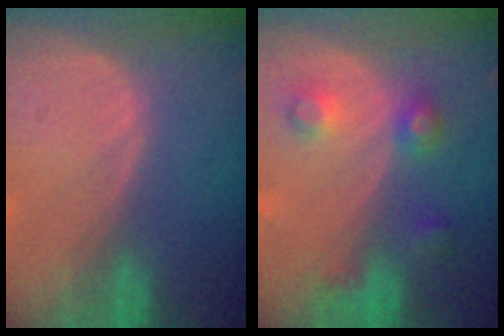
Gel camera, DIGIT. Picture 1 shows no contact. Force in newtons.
{"total": 4.9, "press": 4.9, "slide": 0.2}